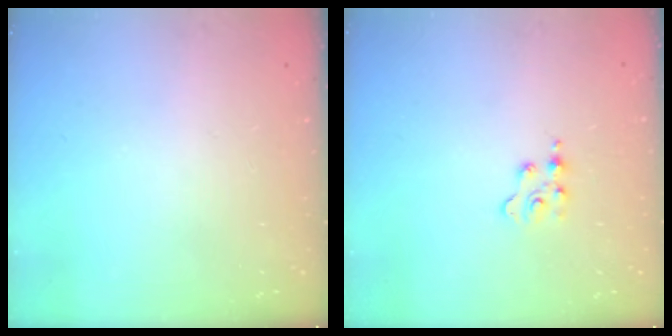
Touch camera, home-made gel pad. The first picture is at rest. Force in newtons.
{"total": 2.5, "press": 2.5, "slide": 0.4}